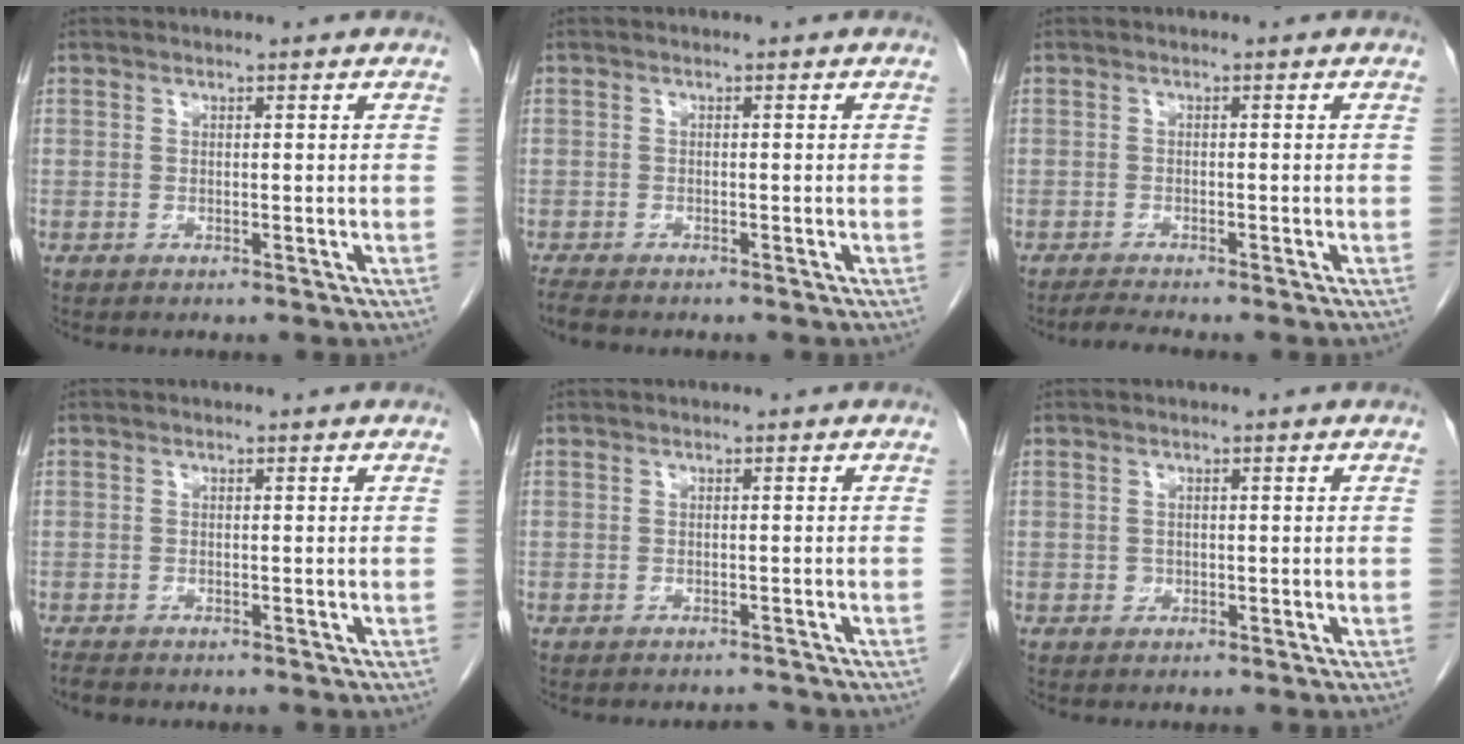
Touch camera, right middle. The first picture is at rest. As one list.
[{"total": 2.5, "force": [-2.1, 0.6, 1.2], "torque": [-0.027, -0.008, -0.032]}, {"total": 1.9, "force": [-1.7, -0.6, 0.5], "torque": [-0.024, -0.012, -0.035]}, {"total": 1.7, "force": [-1.5, 0.5, 0.6], "torque": [-0.018, -0.004, -0.020]}, {"total": 2.2, "force": [-2.1, 0.4, 0.2], "torque": [0.000, -0.006, -0.027]}, {"total": 0.7, "force": [-0.2, 0.7, 0.2], "torque": [-0.001, 0.004, -0.003]}]